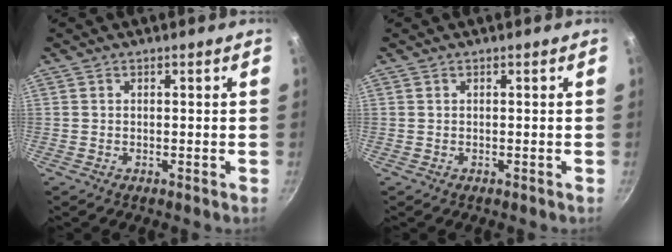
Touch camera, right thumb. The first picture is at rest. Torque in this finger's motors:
{"motor_torque": [-0.24, 0.24, 0.00, 0.00, 0.00]}